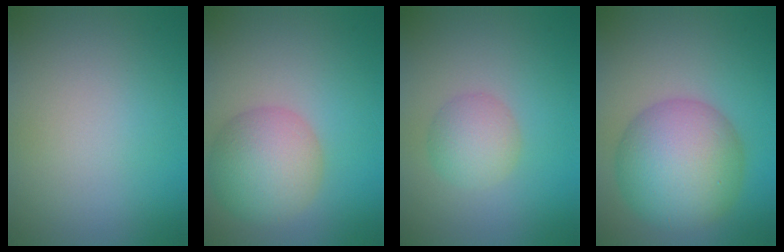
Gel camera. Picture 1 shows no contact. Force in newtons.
{"total": 5.9, "press": 5.9, "slide": 0.3}
{"total": 2.8, "press": 2.8, "slide": 0.1}
{"total": 9.5, "press": 9.5, "slide": 0.3}